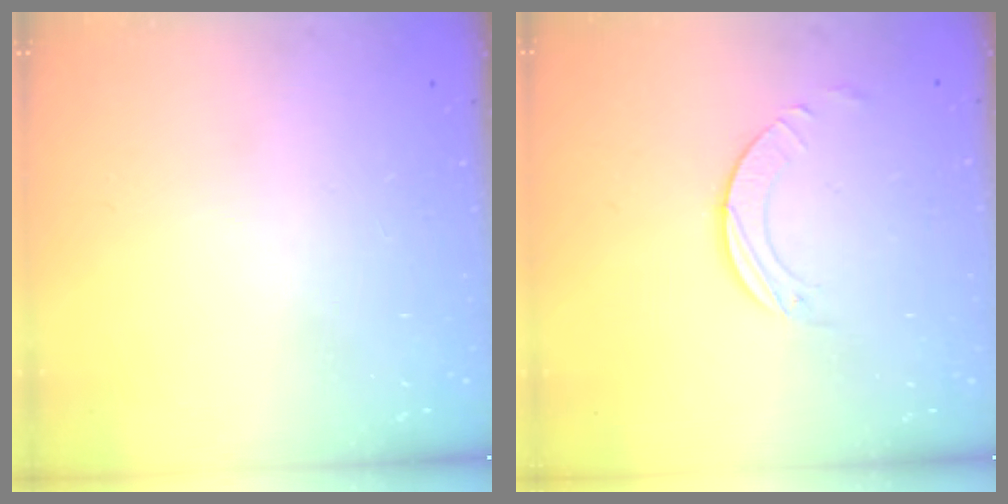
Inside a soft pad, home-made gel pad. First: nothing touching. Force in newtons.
{"total": 1.9, "press": 1.9, "slide": 0.1}